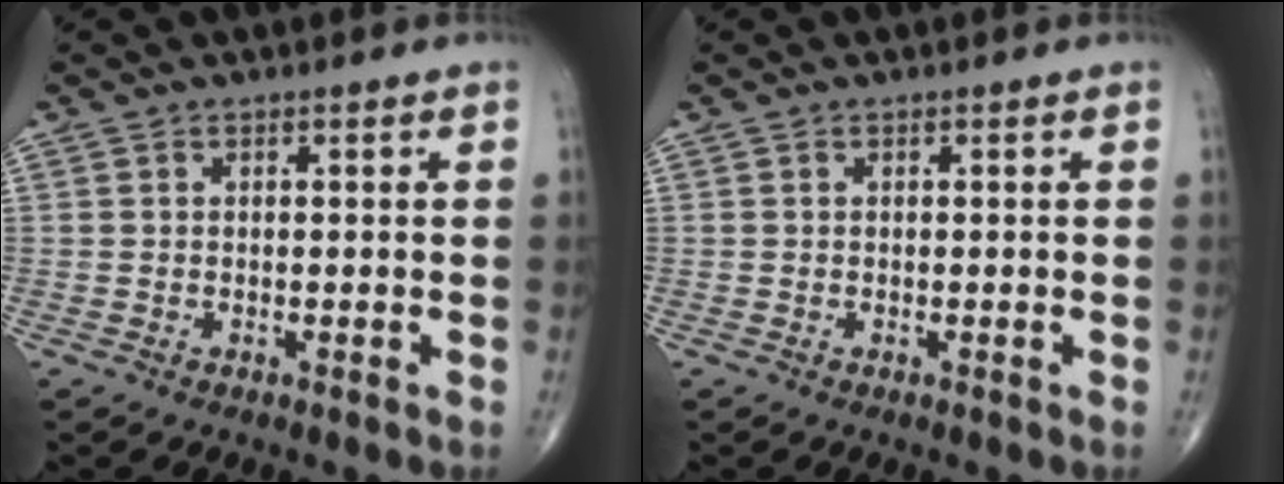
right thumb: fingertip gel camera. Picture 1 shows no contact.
{"total": 0.0}